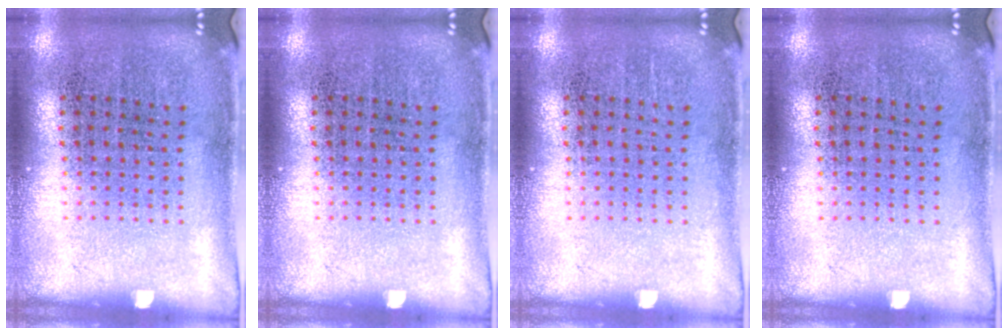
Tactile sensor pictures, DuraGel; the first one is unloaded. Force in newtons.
{"total": 0.0}
{"total": 0.0}
{"total": 0.0}